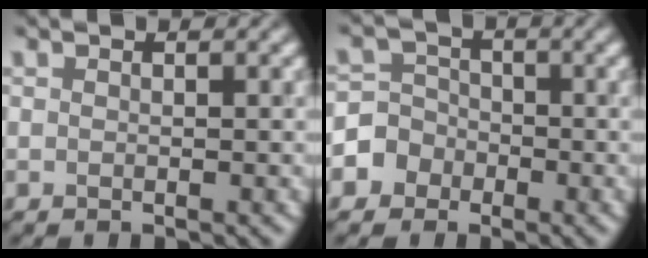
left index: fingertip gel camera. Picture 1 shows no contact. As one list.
[{"total": 3.9, "force": [-1.8, 3.5, 0.2], "torque": [0.025, 0.006, -0.053]}]